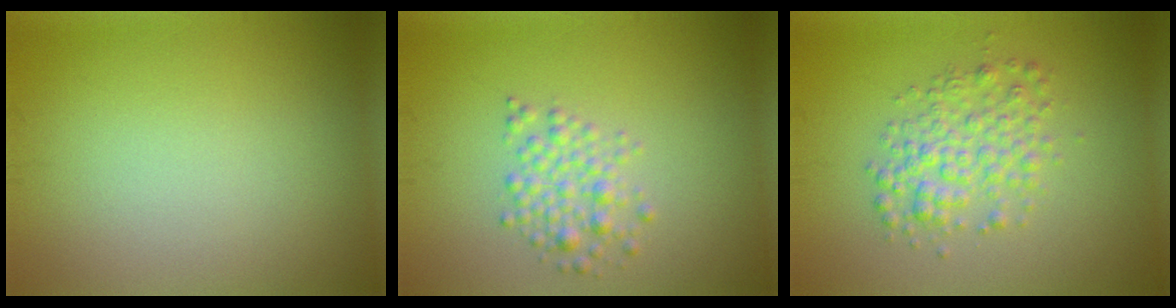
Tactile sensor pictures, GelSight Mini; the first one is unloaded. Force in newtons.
{"total": 2.5, "press": 2.5, "slide": 0.1}
{"total": 3.4, "press": 3.4, "slide": 0.1}